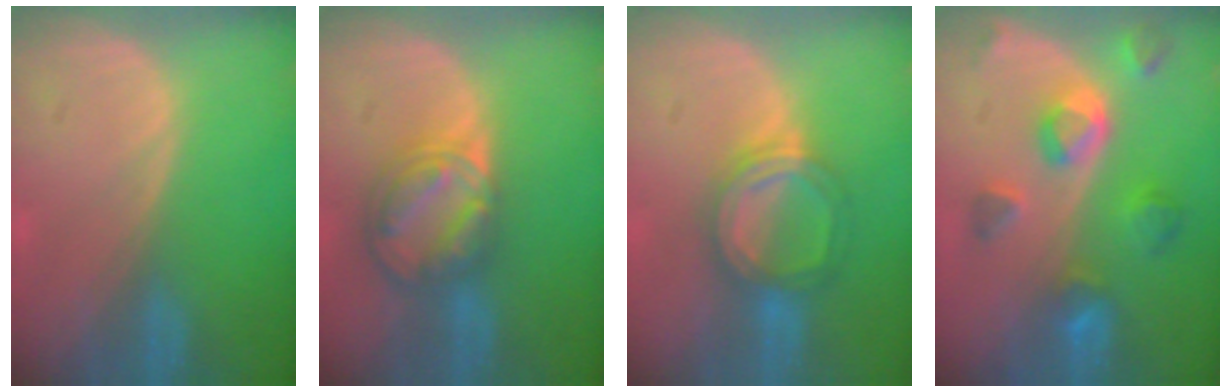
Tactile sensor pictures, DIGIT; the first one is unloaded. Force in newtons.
{"total": 8.4, "press": 7.0, "slide": 4.6}
{"total": 6.2, "press": 5.7, "slide": 2.6}
{"total": 7.8, "press": 7.0, "slide": 3.5}